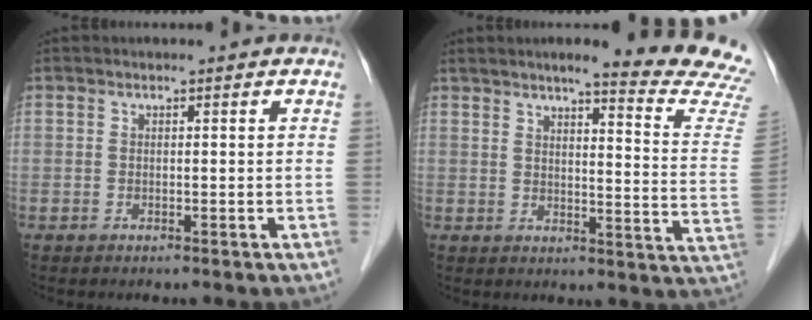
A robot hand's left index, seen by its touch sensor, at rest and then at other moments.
{"total": 16.8, "force": [15.1, -1.4, 7.2], "torque": [-0.093, -0.088, 0.164]}